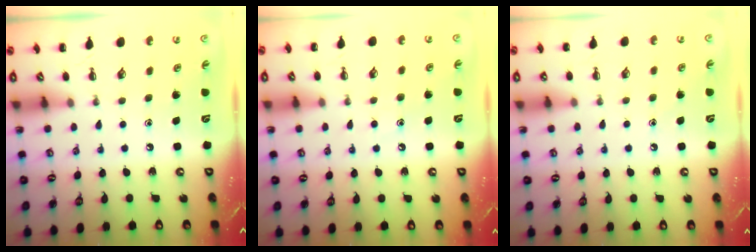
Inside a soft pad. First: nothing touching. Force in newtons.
{"total": 6.0, "press": 5.9, "slide": 1.4}
{"total": 6.4, "press": 6.2, "slide": 1.8}